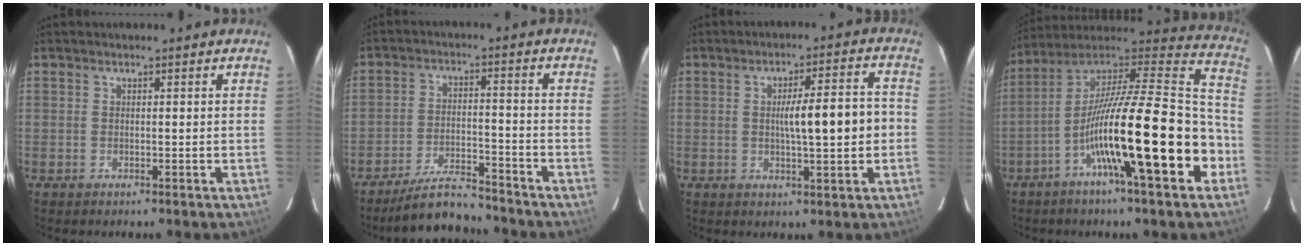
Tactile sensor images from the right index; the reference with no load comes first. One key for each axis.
{"total": 7.9, "fx": -7.5, "fy": 1.4, "fz": 2.1, "tx": -0.037, "ty": -0.003, "tz": -0.131}
{"total": 8.5, "fx": -0.4, "fy": 1.0, "fz": 8.4, "tx": -0.125, "ty": 0.017, "tz": -0.004}
{"total": 23.4, "fx": -7.9, "fy": 1.9, "fz": 21.9, "tx": -0.337, "ty": 0.003, "tz": -0.134}